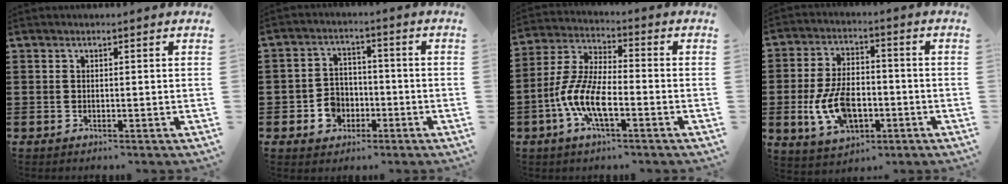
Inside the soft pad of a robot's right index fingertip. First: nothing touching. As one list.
[{"total": 5.7, "force": [-1.9, 5.0, 2.0], "torque": [-0.055, 0.013, -0.034]}, {"total": 8.9, "force": [-3.4, 3.0, 7.6], "torque": [-0.190, -0.013, -0.071]}, {"total": 10.0, "force": [-2.5, 5.7, 7.8], "torque": [-0.177, 0.000, -0.047]}]